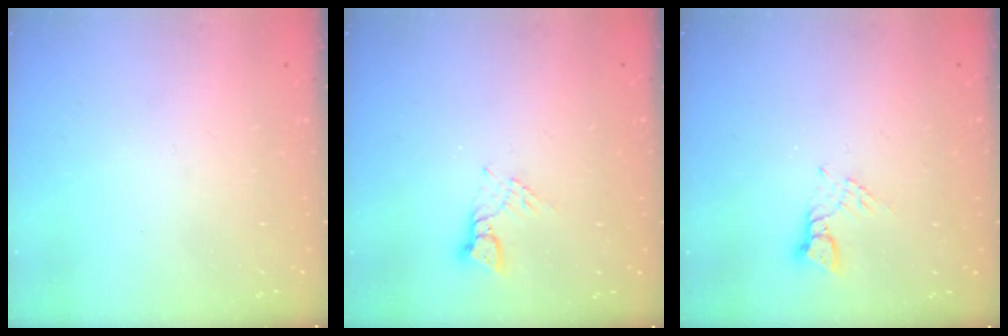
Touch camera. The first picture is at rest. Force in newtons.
{"total": 2.6, "press": 2.6, "slide": 0.3}
{"total": 2.6, "press": 2.6, "slide": 0.3}